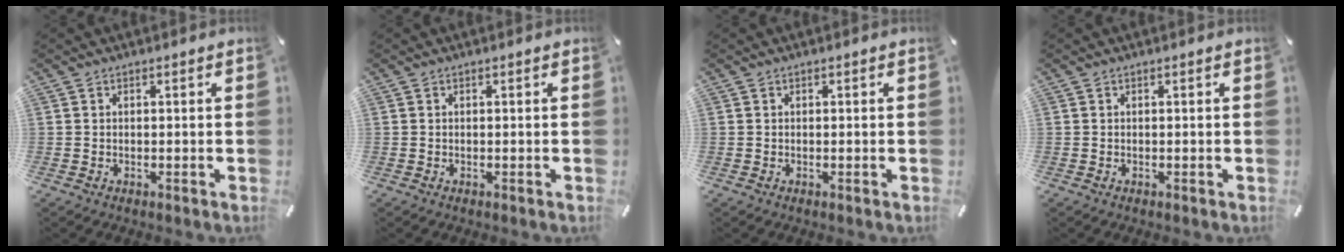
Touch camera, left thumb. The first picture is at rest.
{"total": 0.0}
{"total": 0.0}
{"total": 0.0}